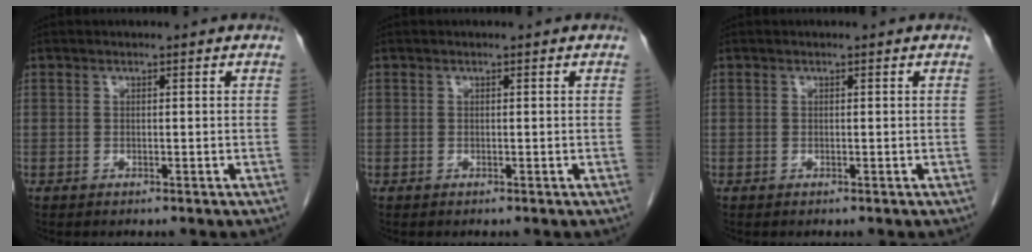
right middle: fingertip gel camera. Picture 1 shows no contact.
{"total": 0.0}
{"total": 0.0}